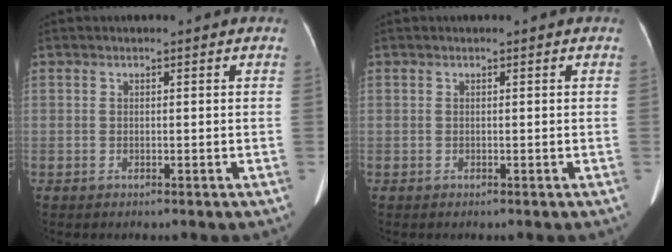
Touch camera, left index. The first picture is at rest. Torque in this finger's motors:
{"motor_torque": [0.00, 0.00, 0.00, 0.00]}